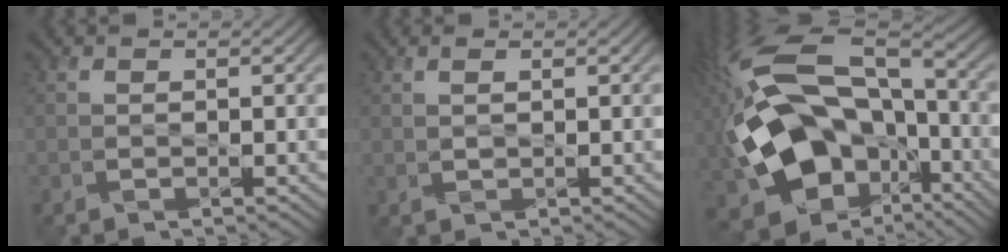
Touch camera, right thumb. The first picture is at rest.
{"total": 1.1, "force": [0.5, 0.3, 0.9], "torque": [-0.024, 0.001, 0.012]}
{"total": 20.3, "force": [-3.6, 13.2, 15.1], "torque": [-0.327, 0.000, -0.055]}